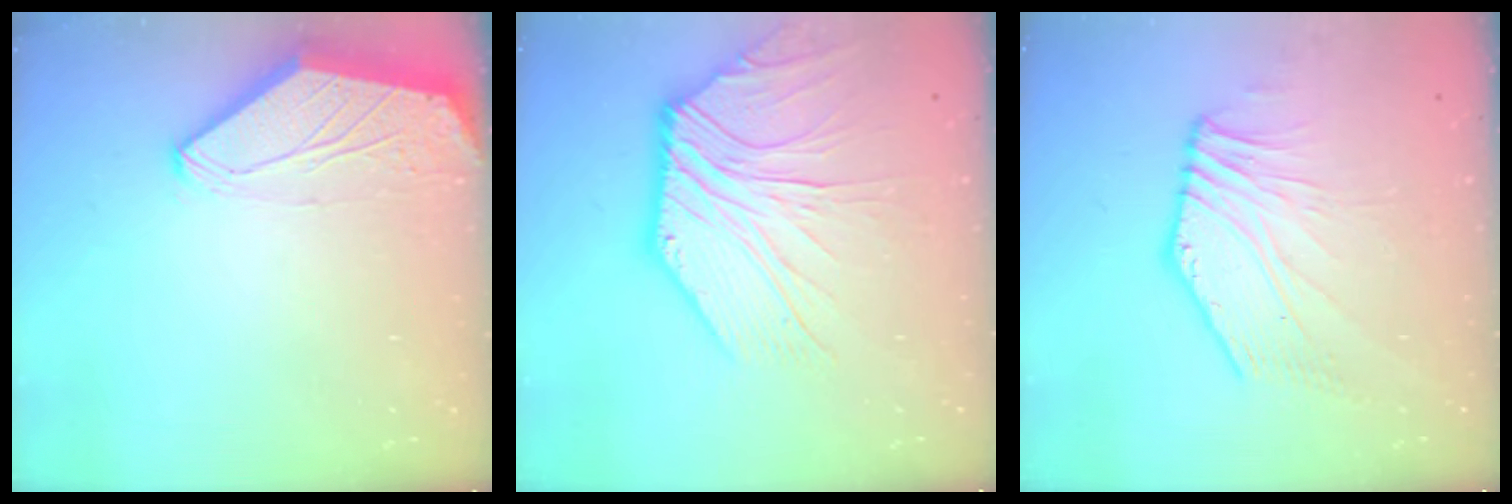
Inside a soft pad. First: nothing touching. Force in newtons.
{"total": 10.7, "press": 10.7, "slide": 0.8}
{"total": 8.1, "press": 8.1, "slide": 1.0}